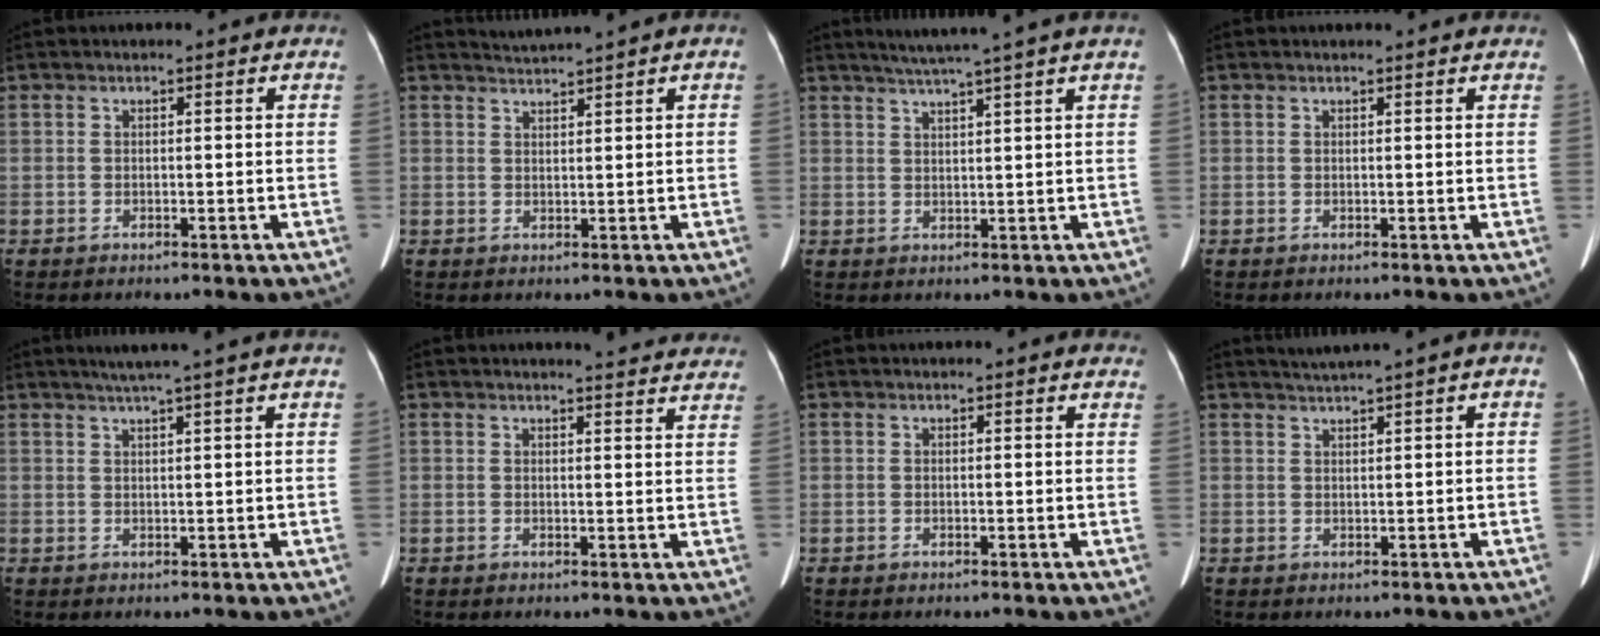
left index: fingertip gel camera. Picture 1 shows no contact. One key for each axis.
{"total": 1.5, "fx": 1.5, "fy": -0.5, "fz": -0.2, "tx": 0.004, "ty": 0.006, "tz": 0.033}
{"total": 6.2, "fx": 5.0, "fy": -1.5, "fz": 3.3, "tx": -0.051, "ty": 0.011, "tz": 0.078}
{"total": 2.3, "fx": 2.2, "fy": 0.1, "fz": 0.7, "tx": -0.013, "ty": 0.012, "tz": 0.021}
{"total": 5.5, "fx": 4.3, "fy": -1.4, "fz": 3.2, "tx": -0.047, "ty": 0.014, "tz": 0.065}
{"total": 10.7, "fx": 10.3, "fy": 1.0, "fz": 2.5, "tx": -0.013, "ty": -0.028, "tz": 0.094}
{"total": 5.1, "fx": 4.7, "fy": 1.1, "fz": 1.5, "tx": -0.013, "ty": -0.001, "tz": 0.033}
{"total": 1.7, "fx": 1.5, "fy": -0.4, "fz": 0.7, "tx": -0.011, "ty": 0.009, "tz": 0.032}